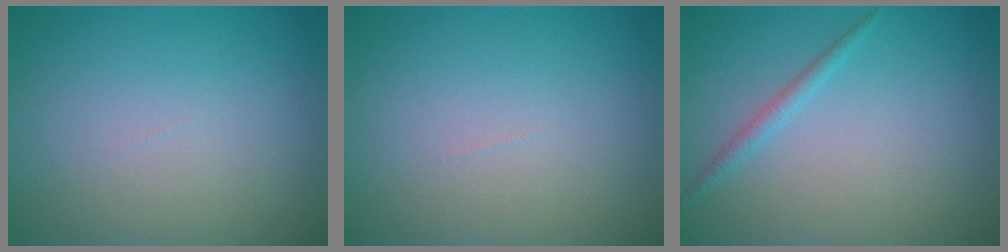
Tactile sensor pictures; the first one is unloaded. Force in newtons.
{"total": 0.0}
{"total": 1.3, "press": 1.3, "slide": 0.0}